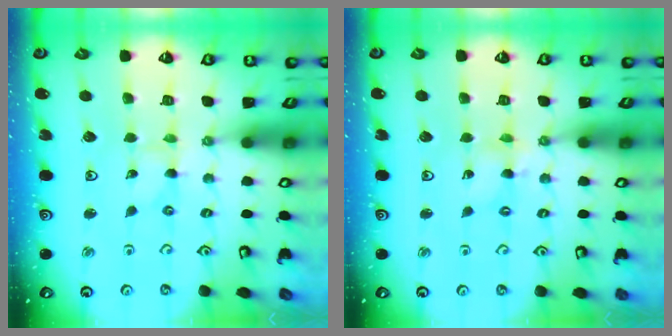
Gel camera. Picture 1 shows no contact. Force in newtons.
{"total": 1.4, "press": 1.4, "slide": 0.1}